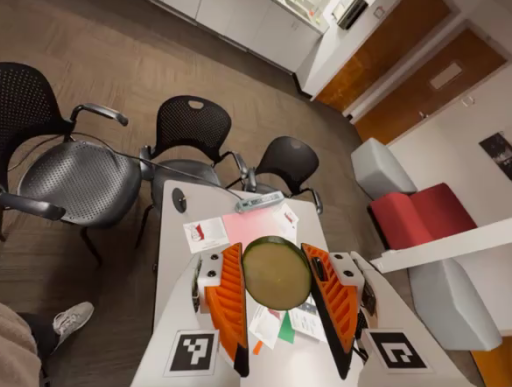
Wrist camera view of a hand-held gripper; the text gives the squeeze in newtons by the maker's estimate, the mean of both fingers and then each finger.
{"total": 11.2, "left": 10.8, "right": 11.5}